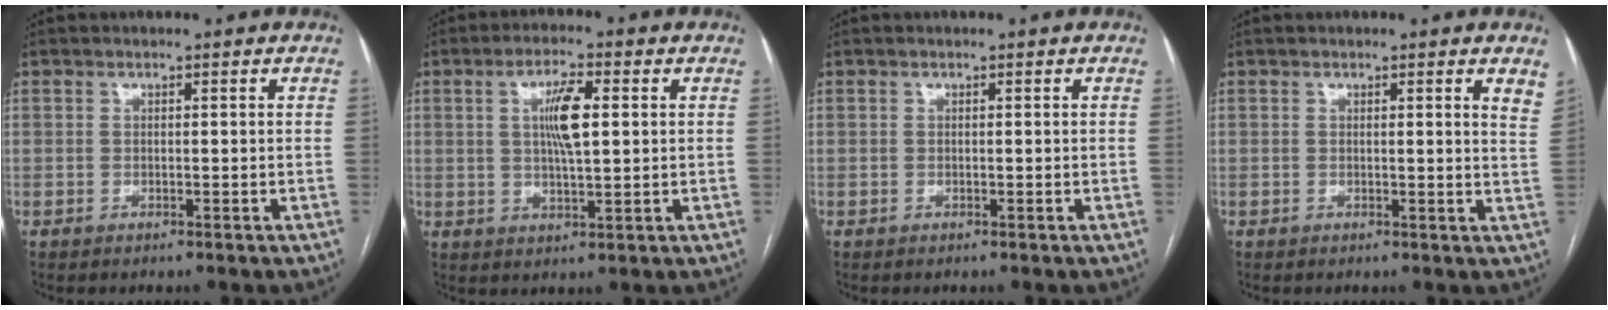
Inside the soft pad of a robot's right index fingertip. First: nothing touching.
{"total": 6.6, "force": [1.4, 1.2, 6.3], "torque": [-0.118, 0.006, 0.026]}
{"total": 0.0}
{"total": 3.7, "force": [2.5, 0.2, 2.6], "torque": [-0.030, -0.010, 0.012]}